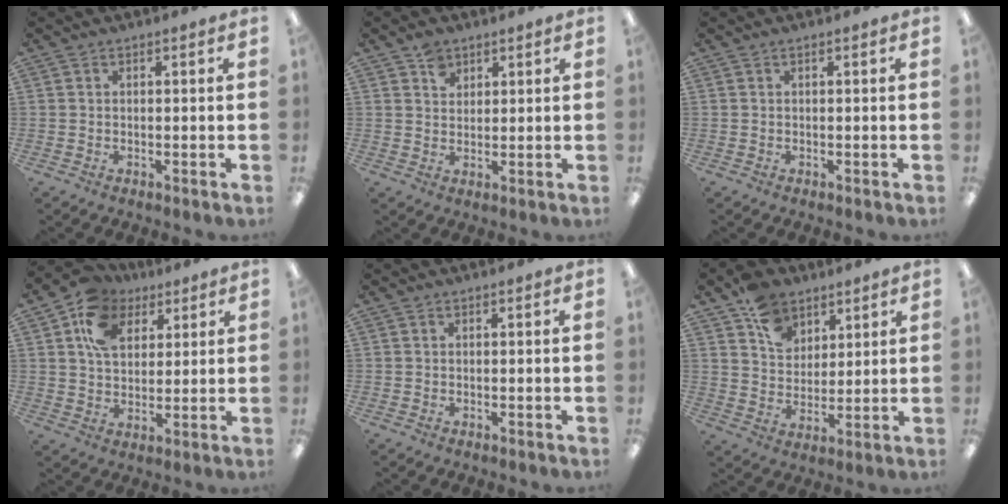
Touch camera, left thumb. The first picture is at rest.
{"total": 4.0, "force": [2.5, 2.8, 1.2], "torque": [-0.014, -0.005, 0.046]}
{"total": 0.0}
{"total": 10.3, "force": [5.5, 7.8, 3.9], "torque": [-0.075, -0.015, 0.105]}
{"total": 0.0}
{"total": 10.9, "force": [6.9, 7.7, 3.5], "torque": [-0.060, -0.030, 0.133]}